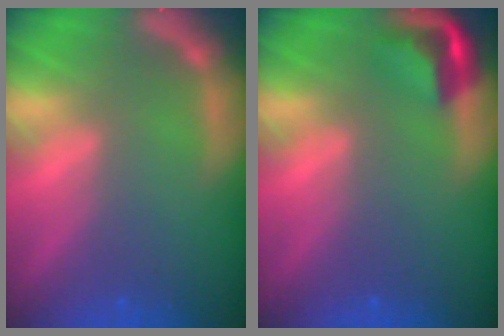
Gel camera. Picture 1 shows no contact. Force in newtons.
{"total": 3.5}